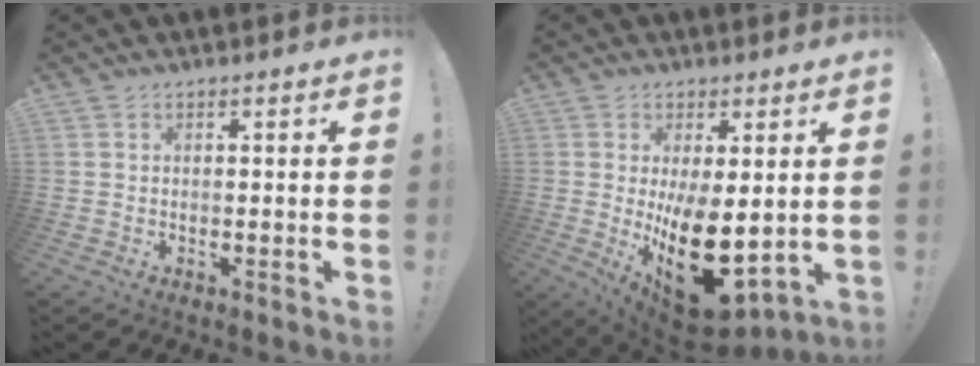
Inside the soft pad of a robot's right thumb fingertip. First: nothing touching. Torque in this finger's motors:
{"motor_torque": [1.55, 3.29, 2.77, 0.00, 0.92]}